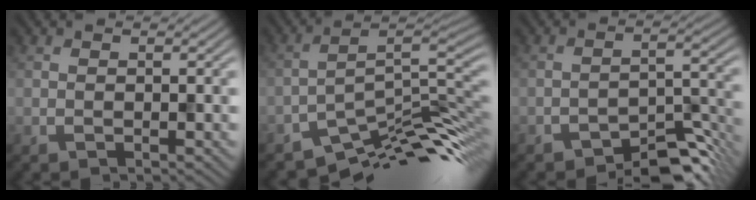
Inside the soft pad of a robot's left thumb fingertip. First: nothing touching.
{"total": 11.1, "force": [-7.8, 3.3, 7.1], "torque": [-0.105, -0.002, -0.135]}
{"total": 6.0, "force": [-5.1, 1.7, 2.6], "torque": [-0.026, 0.009, -0.084]}